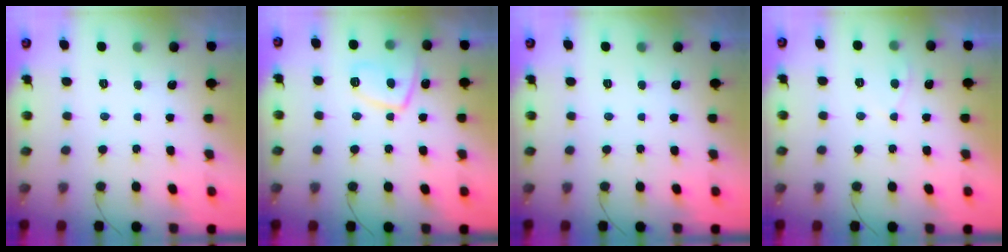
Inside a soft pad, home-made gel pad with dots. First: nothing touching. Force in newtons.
{"total": 9.9, "press": 9.8, "slide": 1.3}
{"total": 0.0}
{"total": 3.5, "press": 3.4, "slide": 0.5}